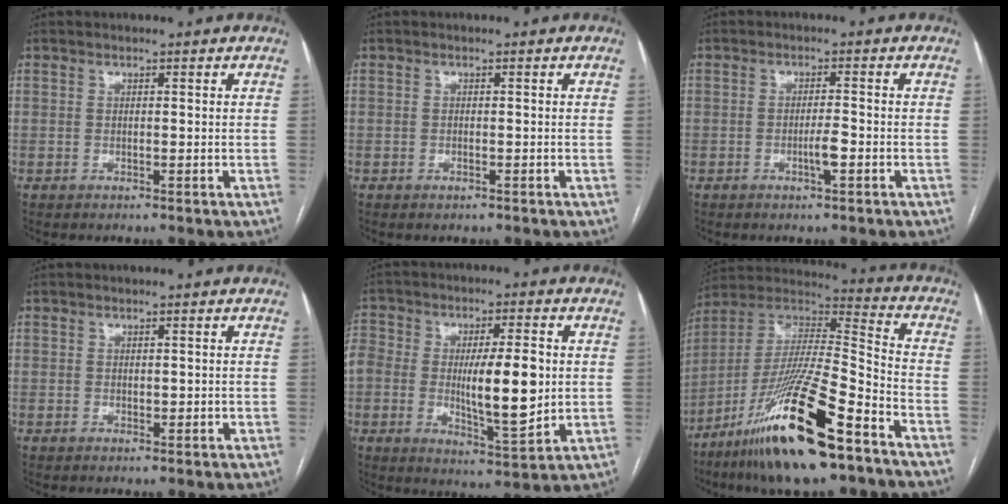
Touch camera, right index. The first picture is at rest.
{"total": 0.5, "force": [-0.4, 0.3, 0.3], "torque": [-0.010, -0.002, -0.002]}
{"total": 2.6, "force": [-1.0, 0.1, 2.4], "torque": [-0.044, -0.001, -0.017]}
{"total": 0.9, "force": [0.1, 0.7, 0.7], "torque": [-0.008, -0.002, 0.003]}
{"total": 20.2, "force": [0.0, 9.0, 18.1], "torque": [-0.363, 0.008, 0.011]}
{"total": 22.9, "force": [-13.7, 2.5, 18.2], "torque": [-0.353, -0.035, -0.249]}